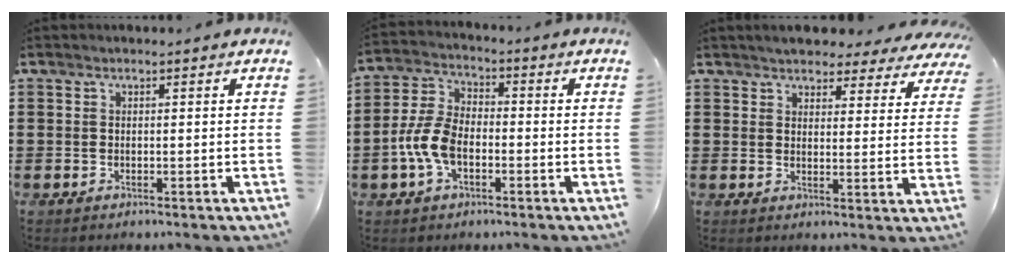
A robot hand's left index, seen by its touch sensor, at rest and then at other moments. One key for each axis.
{"total": 7.0, "fx": -2.3, "fy": 4.1, "fz": 5.2, "tx": -0.138, "ty": -0.001, "tz": -0.053}
{"total": 3.9, "fx": 3.8, "fy": 0.6, "fz": 0.2, "tx": -0.014, "ty": -0.019, "tz": 0.065}